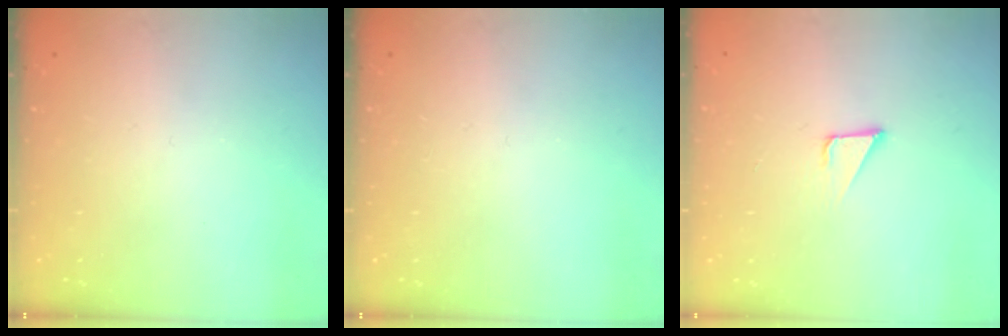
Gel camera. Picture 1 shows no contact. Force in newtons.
{"total": 0.0}
{"total": 2.4, "press": 2.4, "slide": 0.1}